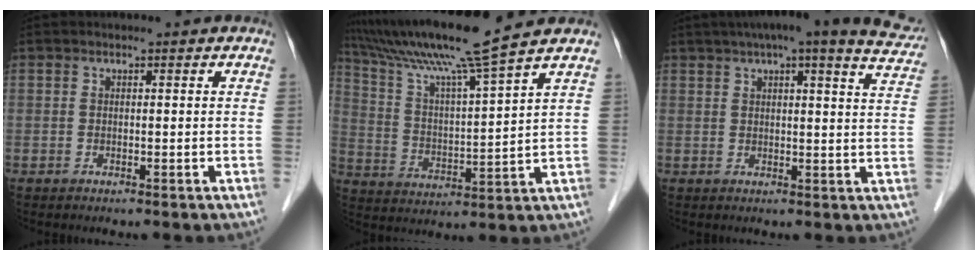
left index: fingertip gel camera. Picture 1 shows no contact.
{"total": 13.8, "force": [11.3, -2.5, 7.5], "torque": [-0.140, 0.002, 0.201]}
{"total": 18.7, "force": [15.9, 2.3, 9.6], "torque": [-0.127, 0.010, 0.180]}